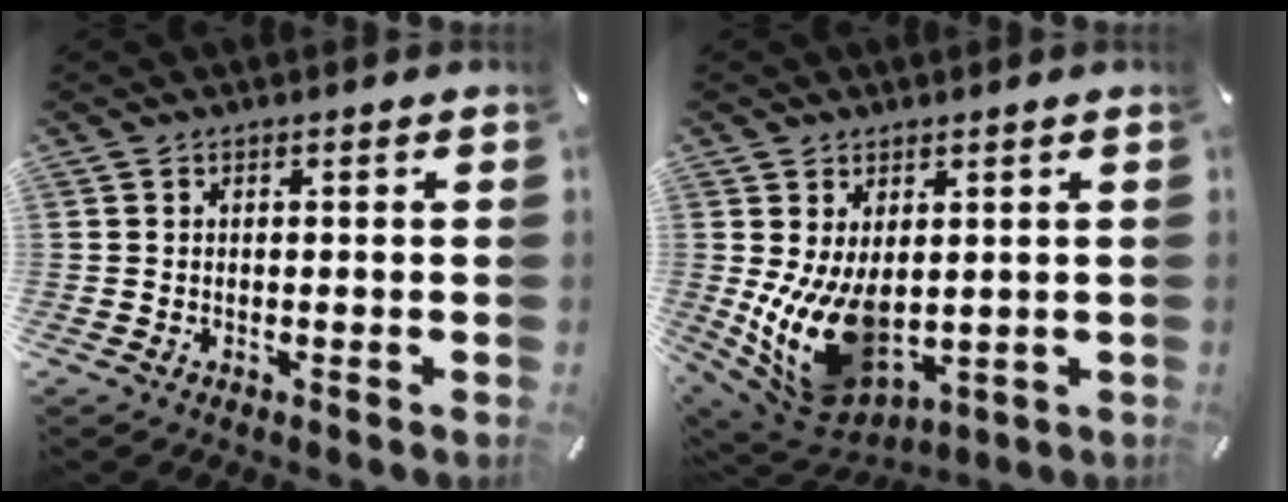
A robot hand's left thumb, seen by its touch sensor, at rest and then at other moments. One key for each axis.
{"total": 14.2, "fx": -0.5, "fy": 9.7, "fz": 10.4, "tx": -0.204, "ty": -0.019, "tz": 0.002}